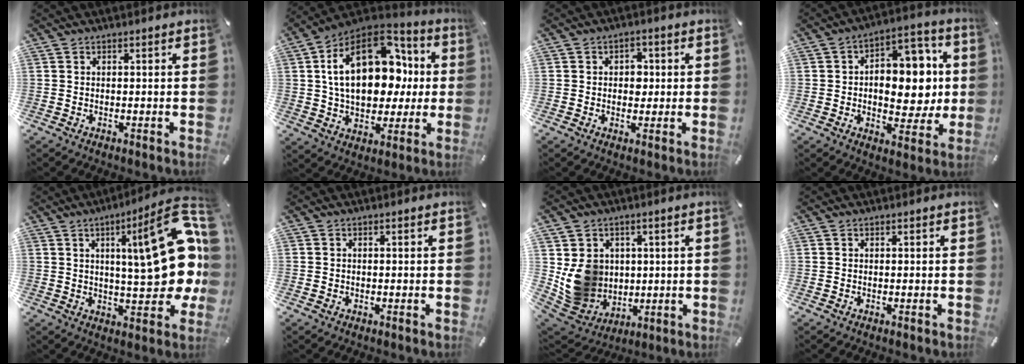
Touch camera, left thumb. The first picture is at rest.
{"total": 23.2, "force": [4.7, 15.8, 16.4], "torque": [-0.282, -0.001, 0.086]}
{"total": 3.9, "force": [0.1, 3.1, 2.4], "torque": [-0.025, 0.000, -0.008]}
{"total": 14.5, "force": [0.8, 9.9, 10.5], "torque": [-0.125, -0.013, 0.018]}
{"total": 29.0, "force": [5.9, 9.8, 26.7], "torque": [-0.354, -0.047, 0.100]}
{"total": 0.7, "force": [-0.2, 0.5, 0.4], "torque": [-0.007, 0.002, -0.005]}
{"total": 11.1, "force": [1.8, 10.5, 3.1], "torque": [-0.067, -0.016, 0.047]}
{"total": 0.0}